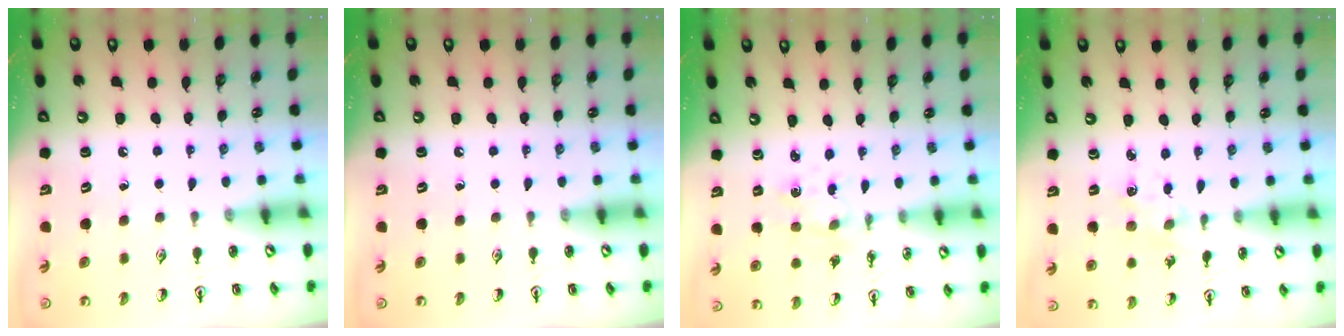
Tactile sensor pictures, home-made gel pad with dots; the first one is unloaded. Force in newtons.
{"total": 0.0}
{"total": 1.5, "press": 1.5, "slide": 0.3}
{"total": 1.6, "press": 1.5, "slide": 0.5}